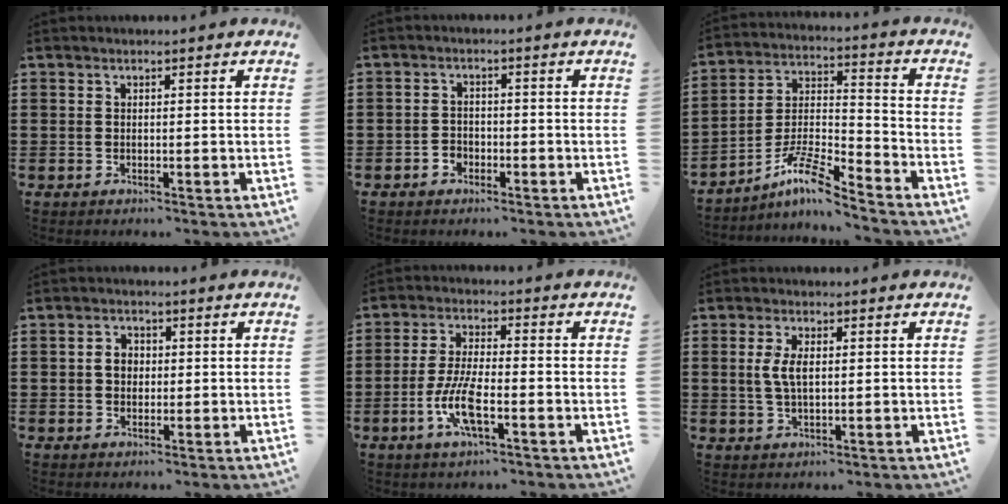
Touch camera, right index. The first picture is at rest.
{"total": 1.9, "force": [-1.4, 1.3, 0.3], "torque": [-0.010, 0.002, -0.031]}
{"total": 9.3, "force": [-7.3, 1.2, 5.6], "torque": [-0.121, 0.001, -0.144]}
{"total": 2.7, "force": [0.1, 2.1, 1.6], "torque": [-0.035, 0.010, 0.000]}
{"total": 7.3, "force": [-2.8, 2.1, 6.5], "torque": [-0.147, -0.014, -0.055]}
{"total": 4.0, "force": [0.5, 1.8, 3.5], "torque": [-0.080, 0.006, 0.005]}